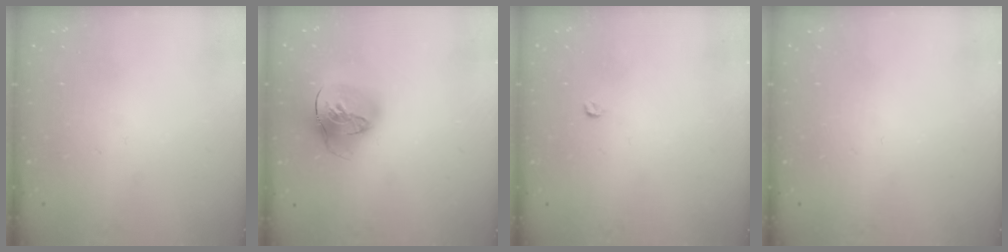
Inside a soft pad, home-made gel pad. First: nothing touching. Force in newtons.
{"total": 20.1, "press": 20.0, "slide": 2.1}
{"total": 3.0, "press": 2.9, "slide": 0.4}
{"total": 0.0}